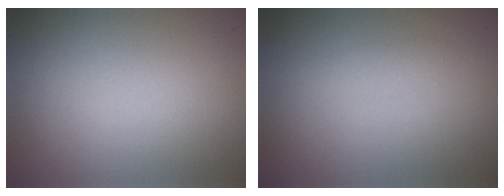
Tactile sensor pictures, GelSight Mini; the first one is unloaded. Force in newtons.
{"total": 0.6, "press": 0.6, "slide": 0.0}